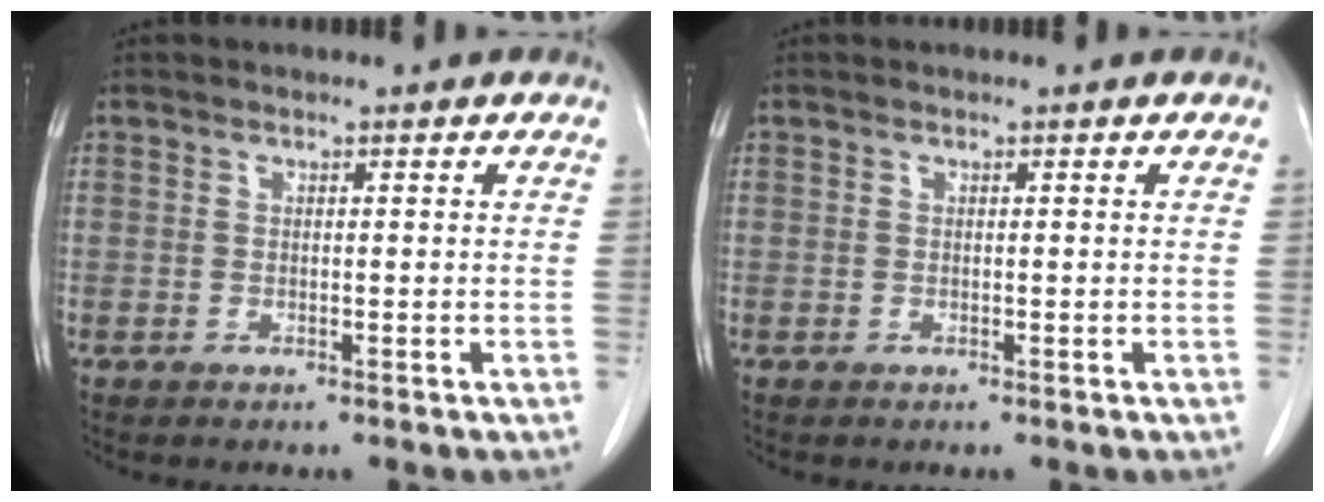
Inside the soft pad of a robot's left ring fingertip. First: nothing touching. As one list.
[{"total": 0.0}]